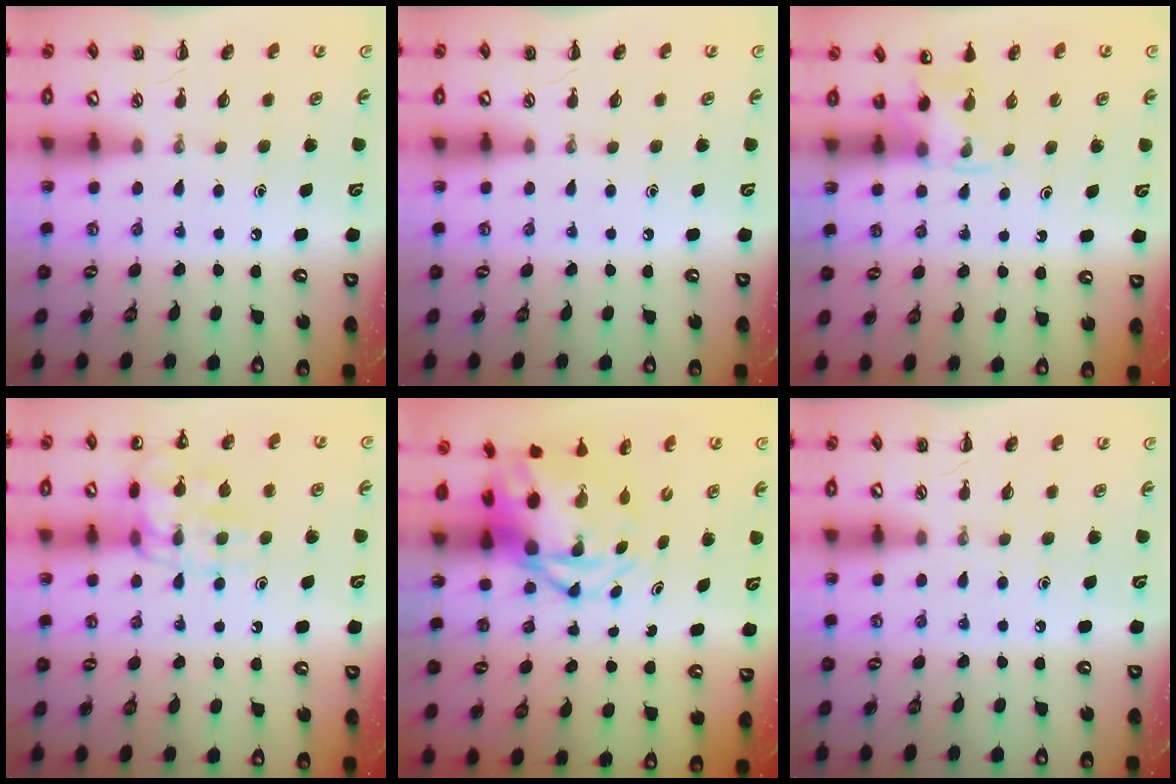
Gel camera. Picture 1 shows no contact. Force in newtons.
{"total": 0.0}
{"total": 3.2, "press": 2.9, "slide": 1.3}
{"total": 13.1, "press": 13.0, "slide": 1.1}
{"total": 7.4, "press": 7.1, "slide": 2.1}
{"total": 0.0}